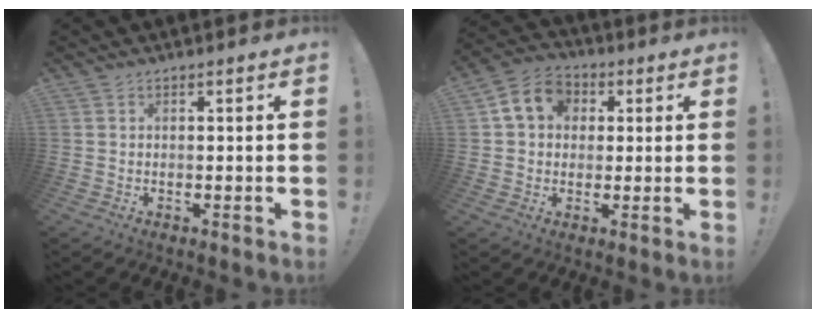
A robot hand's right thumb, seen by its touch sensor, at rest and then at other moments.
{"total": 10.2, "force": [2.9, 8.4, 5.0], "torque": [-0.070, 0.004, 0.060]}